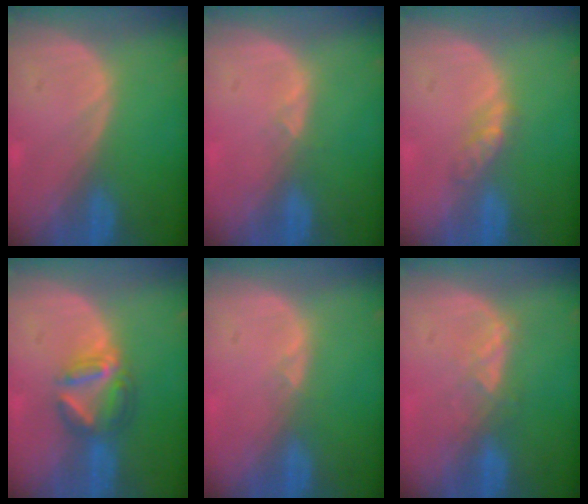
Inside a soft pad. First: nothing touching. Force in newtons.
{"total": 0.9, "press": 0.9, "slide": 0.3}
{"total": 2.8, "press": 2.5, "slide": 1.2}
{"total": 6.2, "press": 5.5, "slide": 2.8}
{"total": 0.7, "press": 0.6, "slide": 0.3}
{"total": 2.9, "press": 2.8, "slide": 0.7}